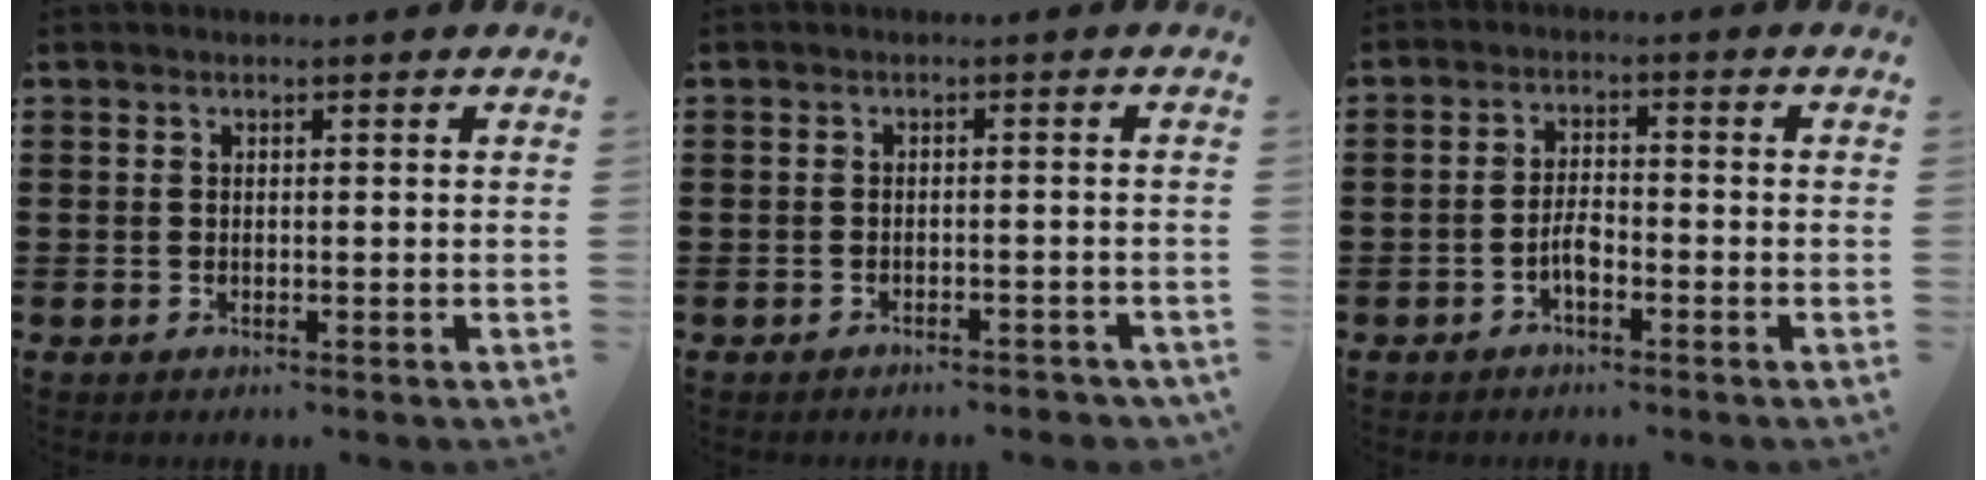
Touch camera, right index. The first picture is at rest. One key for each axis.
{"total": 1.4, "fx": -1.4, "fy": 0.2, "fz": 0.3, "tx": -0.011, "ty": 0.000, "tz": -0.028}
{"total": 3.2, "fx": -1.6, "fy": 1.3, "fz": 2.4, "tx": -0.060, "ty": 0.002, "tz": -0.036}